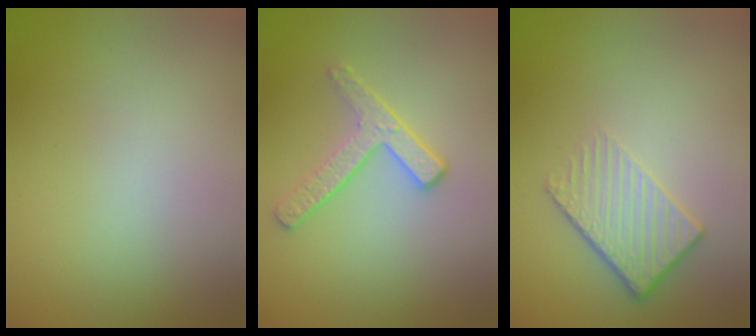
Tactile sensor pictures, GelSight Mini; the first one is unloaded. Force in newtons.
{"total": 2.9, "press": 2.4, "slide": 1.6}
{"total": 4.2, "press": 2.8, "slide": 3.1}